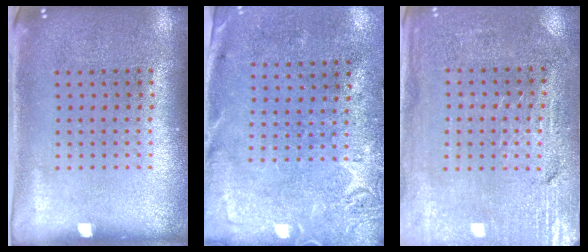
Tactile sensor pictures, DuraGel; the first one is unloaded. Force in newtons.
{"total": 2.8, "press": 2.2, "slide": 1.8}
{"total": 3.2, "press": 3.0, "slide": 1.0}